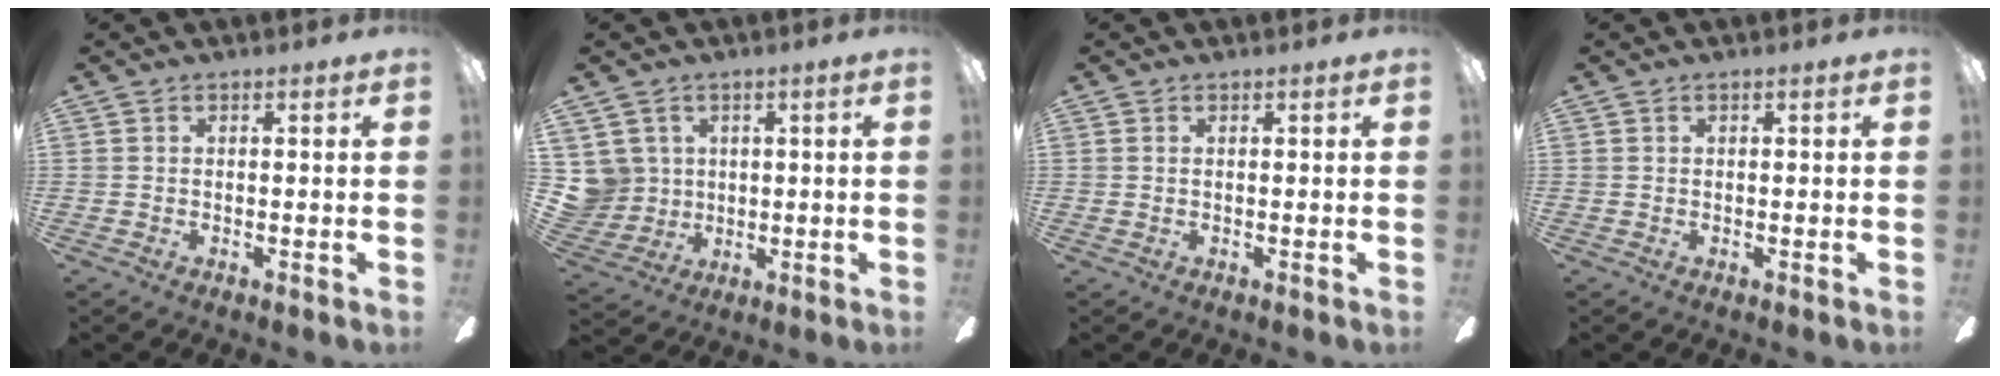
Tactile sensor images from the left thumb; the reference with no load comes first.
{"total": 6.9, "force": [2.3, 6.5, 0.2], "torque": [-0.034, -0.013, 0.051]}
{"total": 0.0}
{"total": 0.0}